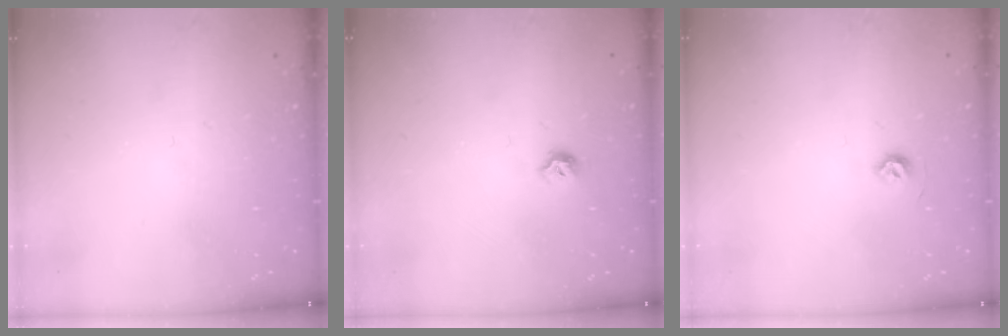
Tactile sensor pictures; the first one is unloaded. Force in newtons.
{"total": 4.9, "press": 4.8, "slide": 0.9}
{"total": 4.5, "press": 4.5, "slide": 0.7}